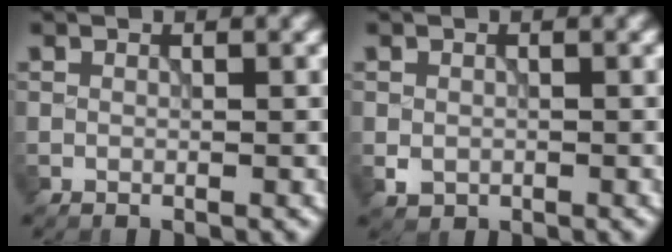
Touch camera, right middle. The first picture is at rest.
{"total": 1.2, "force": [-0.2, 1.1, 0.5], "torque": [-0.009, -0.004, -0.005]}